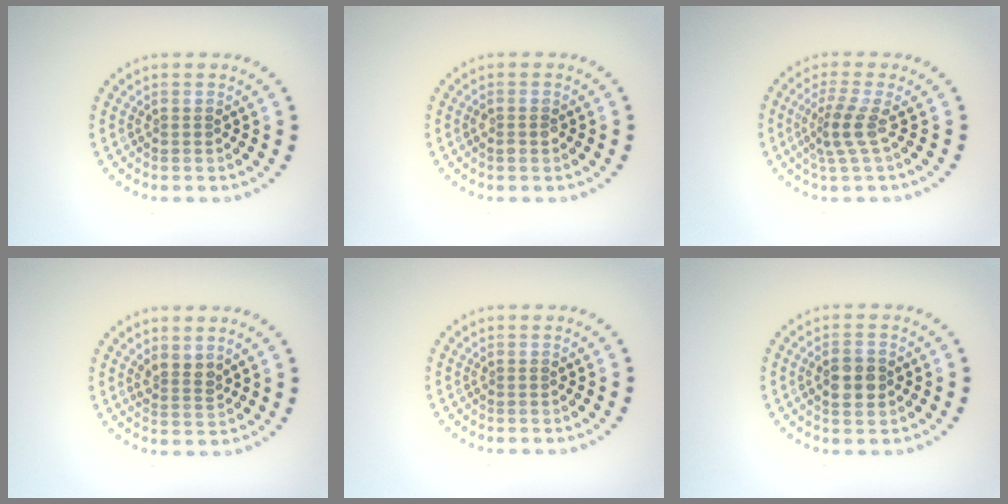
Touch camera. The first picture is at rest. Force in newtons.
{"total": 1.0, "press": 1.0, "slide": 0.2}
{"total": 2.6, "press": 1.9, "slide": 1.8}
{"total": 1.9, "press": 1.6, "slide": 1.0}
{"total": 0.0}
{"total": 2.7, "press": 2.7, "slide": 0.3}